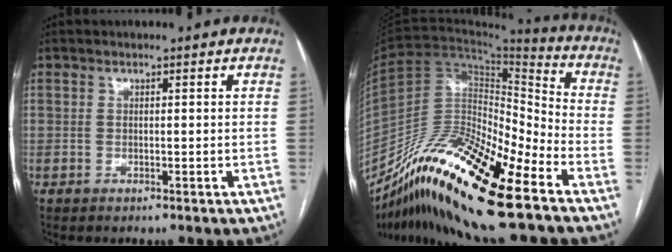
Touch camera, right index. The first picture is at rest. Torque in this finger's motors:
{"motor_torque": [0.69, -1.46, -0.15, -0.21]}